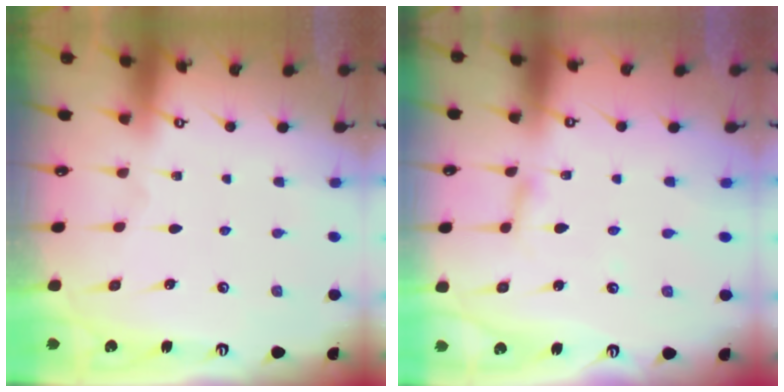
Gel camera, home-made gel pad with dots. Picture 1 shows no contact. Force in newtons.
{"total": 2.1, "press": 2.1, "slide": 0.1}